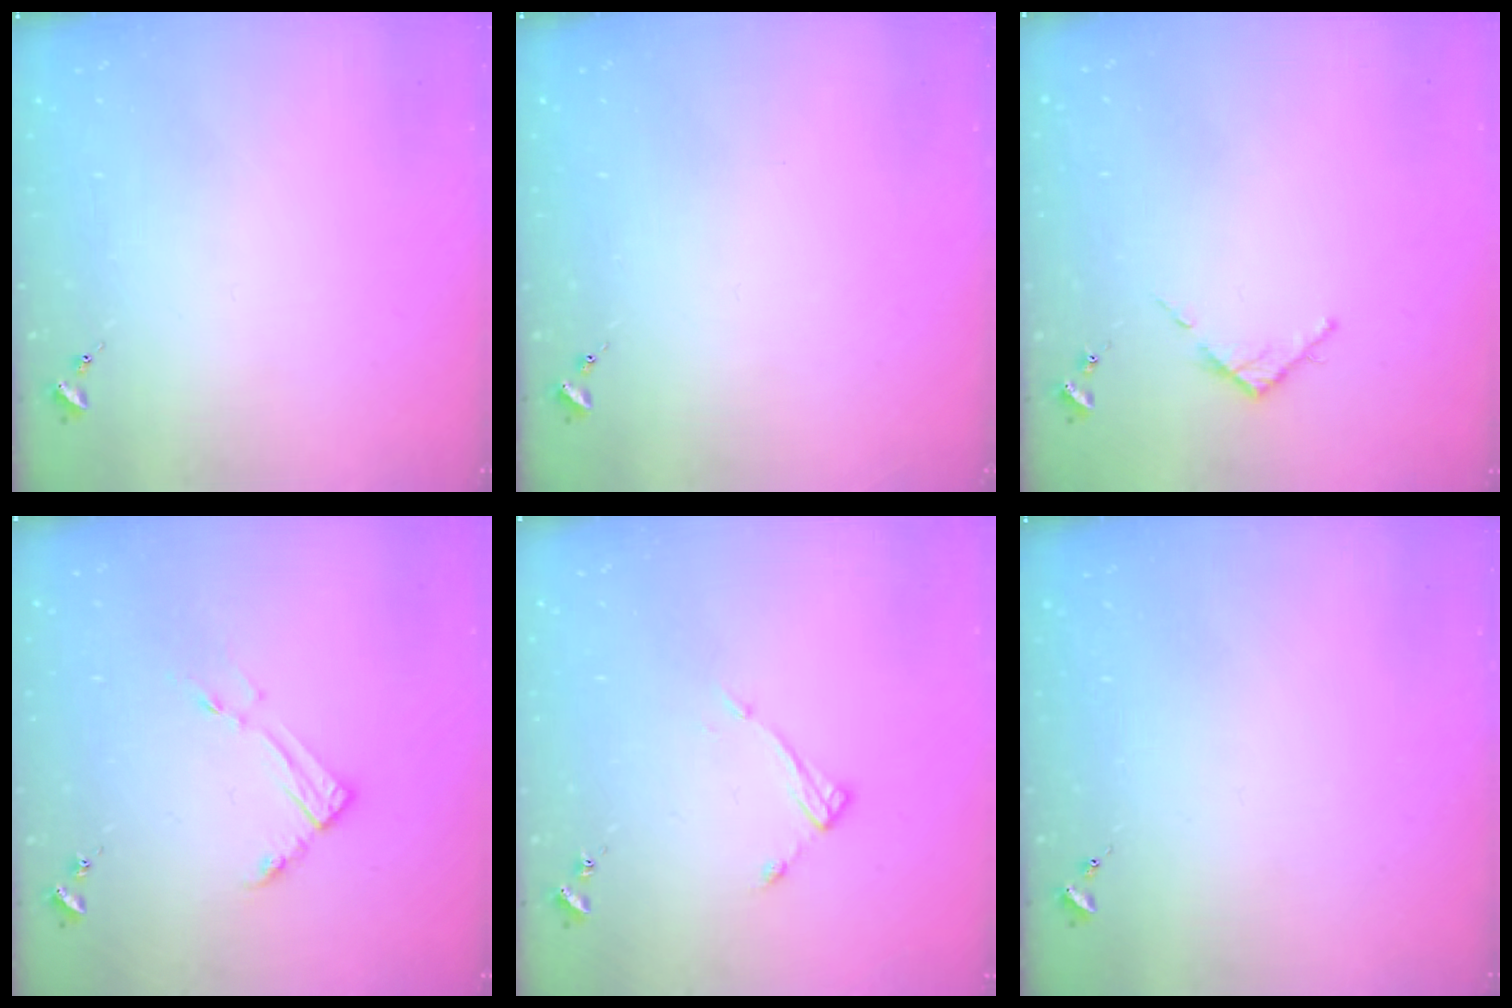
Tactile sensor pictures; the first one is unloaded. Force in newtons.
{"total": 0.0}
{"total": 3.7, "press": 3.7, "slide": 0.5}
{"total": 7.4, "press": 7.4, "slide": 0.6}
{"total": 7.9, "press": 7.9, "slide": 0.3}
{"total": 0.0}